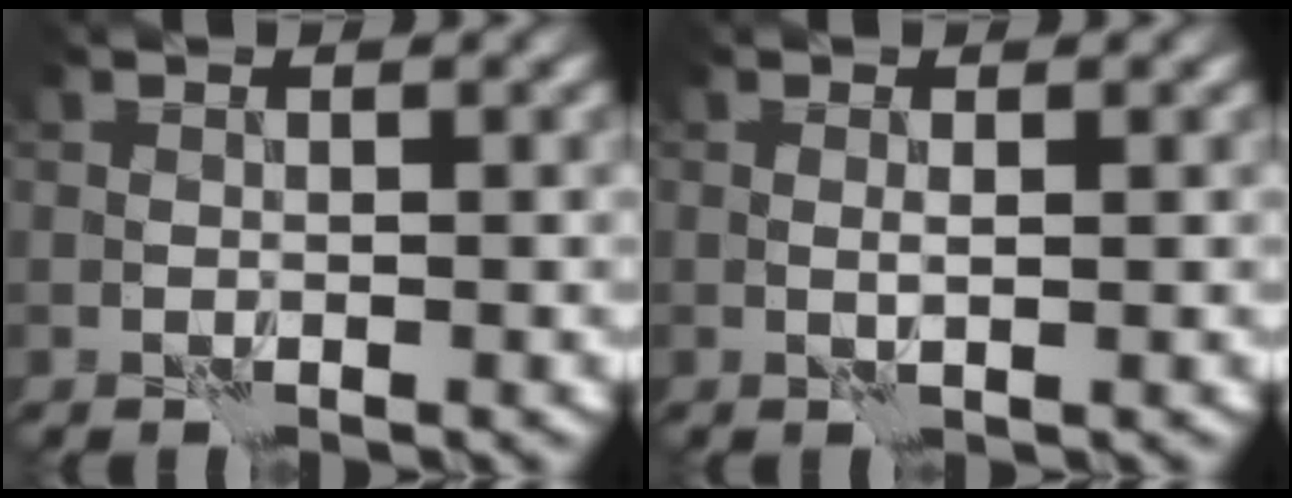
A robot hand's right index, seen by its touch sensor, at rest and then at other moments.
{"total": 0.7, "force": [0.4, -0.2, 0.5], "torque": [-0.010, -0.004, 0.008]}